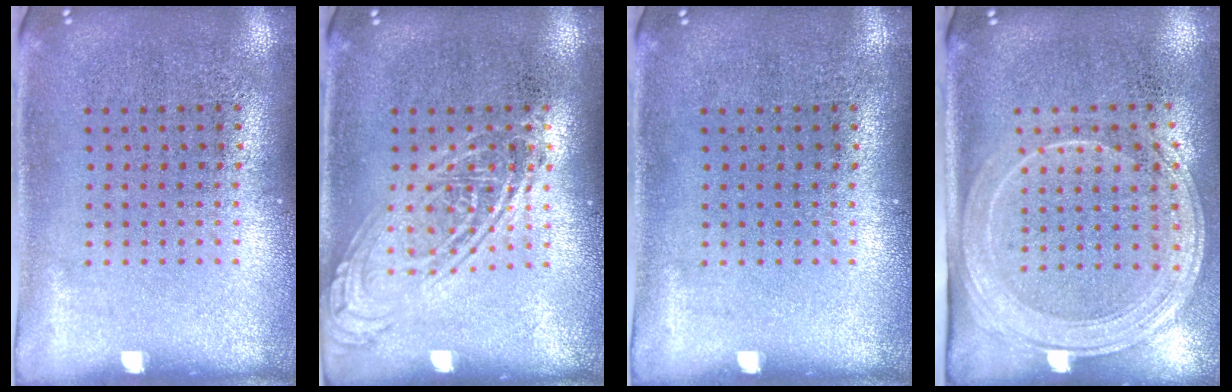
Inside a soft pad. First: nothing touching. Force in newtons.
{"total": 2.6, "press": 2.6, "slide": 0.3}
{"total": 0.0}
{"total": 2.1, "press": 1.8, "slide": 1.0}